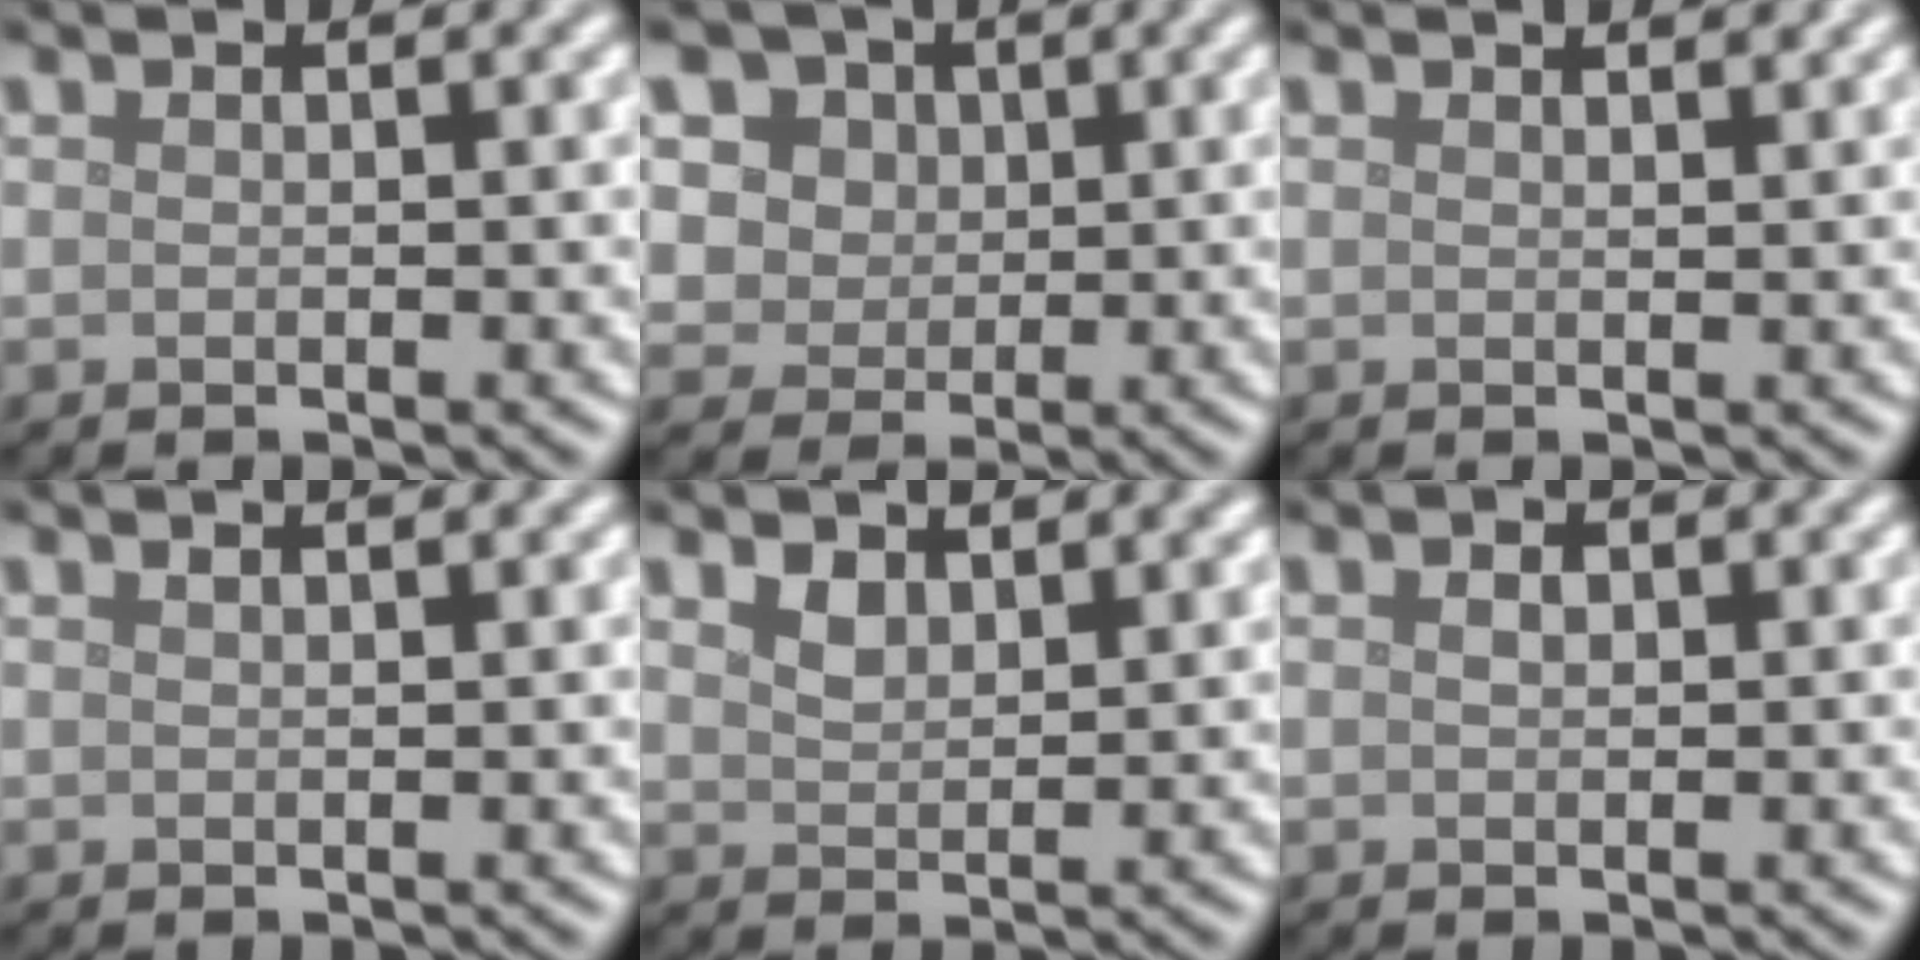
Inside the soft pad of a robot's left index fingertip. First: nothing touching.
{"total": 8.6, "force": [4.2, 6.4, 3.9], "torque": [-0.072, 0.010, 0.048]}
{"total": 1.3, "force": [1.1, 0.2, 0.6], "torque": [-0.010, -0.002, 0.015]}
{"total": 1.0, "force": [0.8, 0.3, 0.6], "torque": [-0.008, 0.002, 0.008]}
{"total": 2.4, "force": [1.8, 1.2, 1.1], "torque": [-0.027, 0.000, 0.036]}
{"total": 0.8, "force": [0.3, 0.5, 0.5], "torque": [-0.011, 0.001, 0.003]}